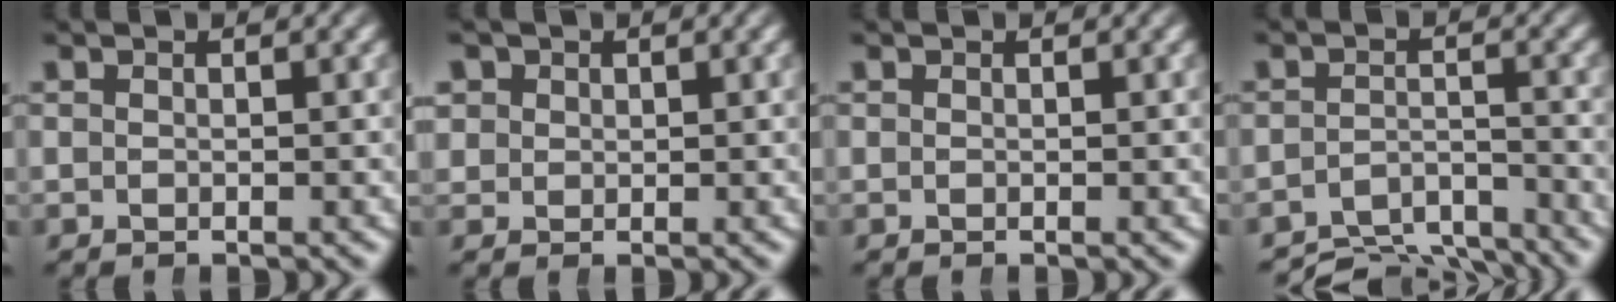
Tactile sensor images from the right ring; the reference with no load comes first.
{"total": 2.4, "force": [1.1, 1.9, 0.8], "torque": [-0.021, -0.008, 0.030]}
{"total": 0.0}
{"total": 7.1, "force": [-6.2, 2.6, 2.3], "torque": [-0.012, -0.026, -0.098]}